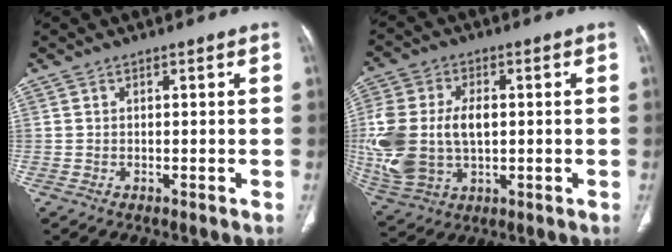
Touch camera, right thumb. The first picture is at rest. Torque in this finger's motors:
{"motor_torque": [2.19, 2.31, 2.02, -0.41, 0.30]}